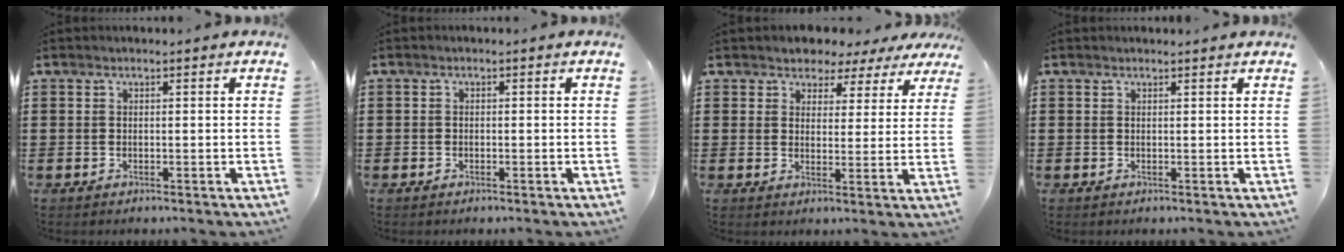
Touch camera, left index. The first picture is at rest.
{"total": 0.7, "force": [-0.5, 0.4, 0.1], "torque": [-0.002, 0.001, -0.011]}
{"total": 3.6, "force": [3.1, 1.8, -0.1], "torque": [-0.014, -0.014, 0.051]}
{"total": 0.7, "force": [0.6, 0.2, 0.0], "torque": [-0.002, 0.000, 0.013]}